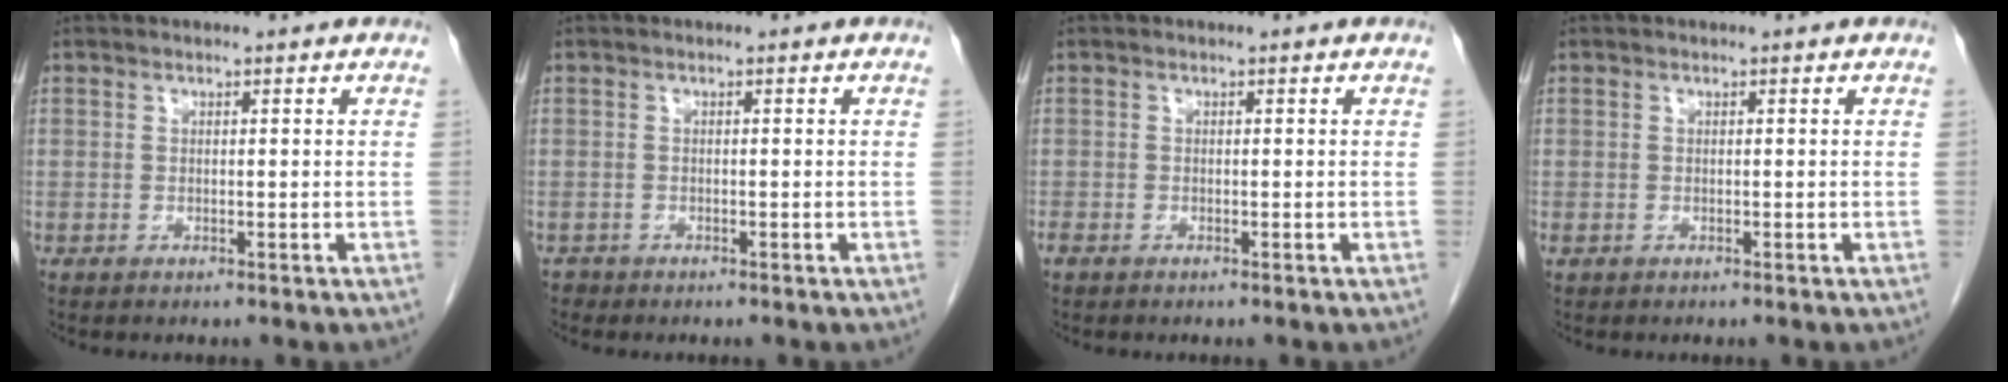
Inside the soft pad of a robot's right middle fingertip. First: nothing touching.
{"total": 0.7, "force": [-0.6, 0.4, -0.1], "torque": [-0.004, 0.002, -0.012]}
{"total": 1.0, "force": [-0.7, 0.5, 0.4], "torque": [-0.015, -0.002, -0.012]}
{"total": 0.0}